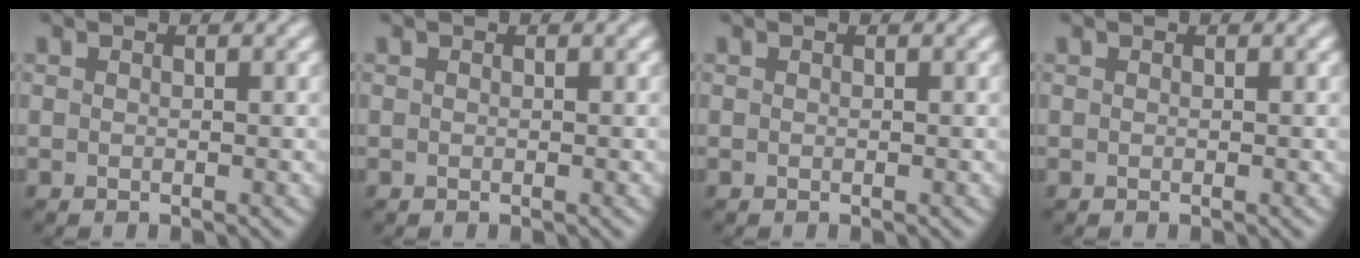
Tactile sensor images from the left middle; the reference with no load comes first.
{"total": 0.0}
{"total": 0.0}
{"total": 0.0}